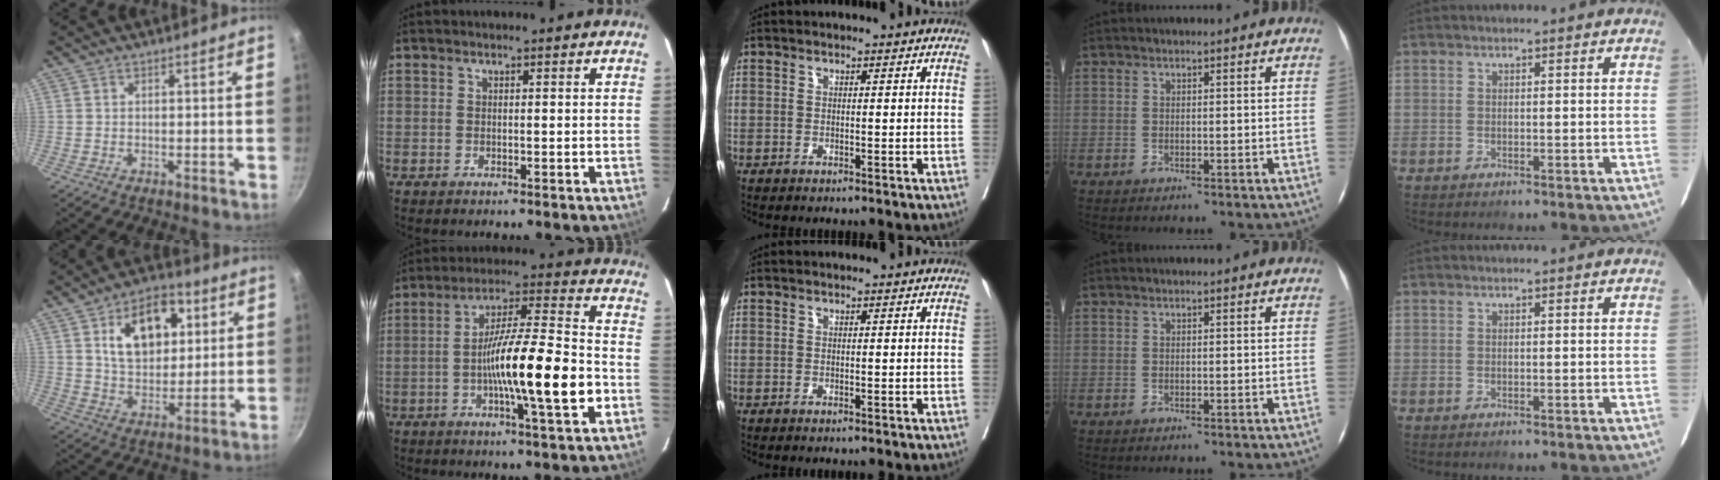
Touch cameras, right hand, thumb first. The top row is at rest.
{"thumb": {"total": 15.5, "force": [5.1, 9.8, 10.9], "torque": [-0.134, -0.009, 0.088]}, "index": {"total": 15.9, "force": [-3.8, 0.7, 15.5], "torque": [-0.258, -0.001, -0.066]}}